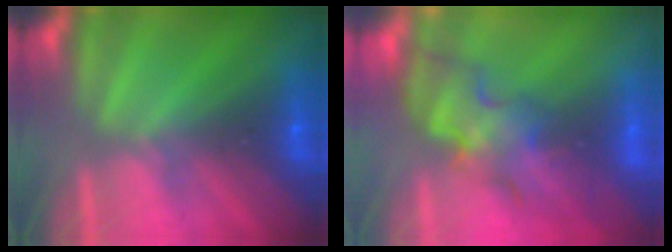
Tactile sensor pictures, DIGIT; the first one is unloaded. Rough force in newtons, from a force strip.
{"total": 3.3}